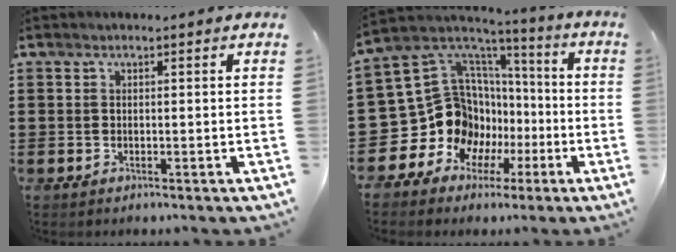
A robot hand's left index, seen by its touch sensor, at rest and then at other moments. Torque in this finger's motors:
{"motor_torque": [0.66, 0.13, 0.36, 0.04]}